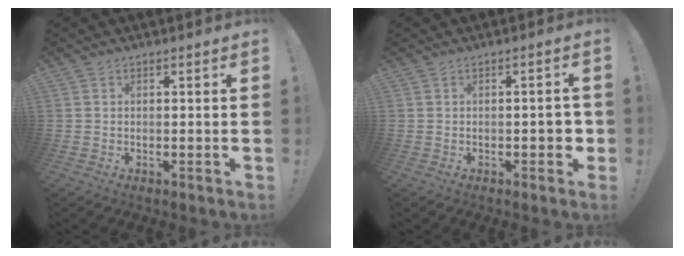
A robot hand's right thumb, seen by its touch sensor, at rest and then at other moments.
{"total": 3.8, "force": [-1.0, 2.1, 3.0], "torque": [-0.038, 0.010, -0.017]}